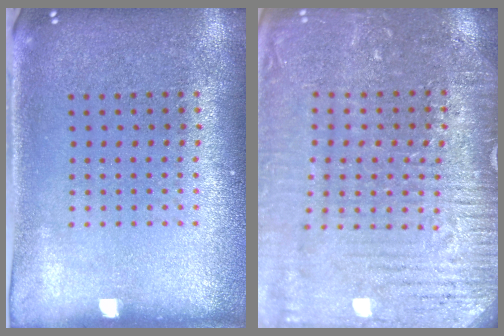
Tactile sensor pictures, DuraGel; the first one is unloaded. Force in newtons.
{"total": 3.3, "press": 3.3, "slide": 0.2}